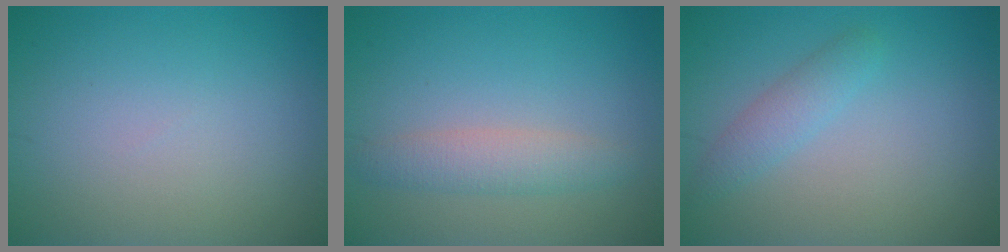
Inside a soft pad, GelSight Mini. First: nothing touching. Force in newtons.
{"total": 2.5, "press": 2.5, "slide": 0.1}
{"total": 1.9, "press": 1.9, "slide": 0.1}